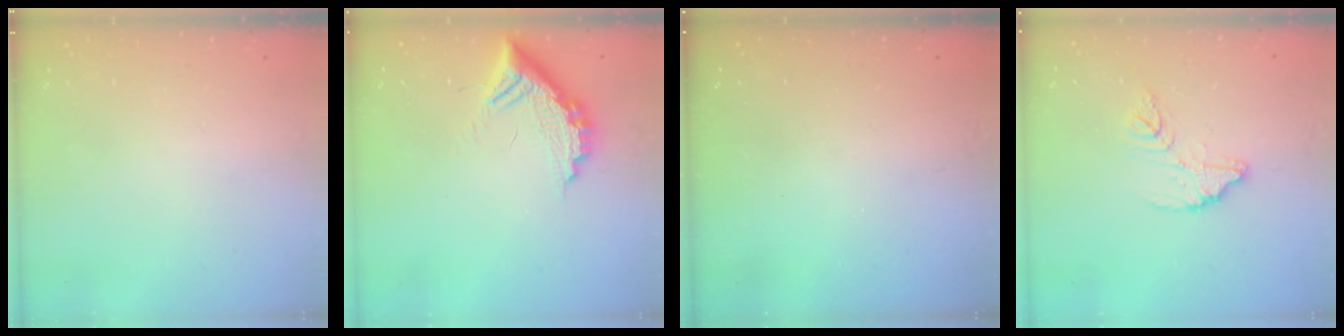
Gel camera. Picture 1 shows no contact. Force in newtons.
{"total": 12.8, "press": 12.8, "slide": 0.7}
{"total": 2.9, "press": 2.9, "slide": 0.2}
{"total": 11.5, "press": 11.4, "slide": 0.9}